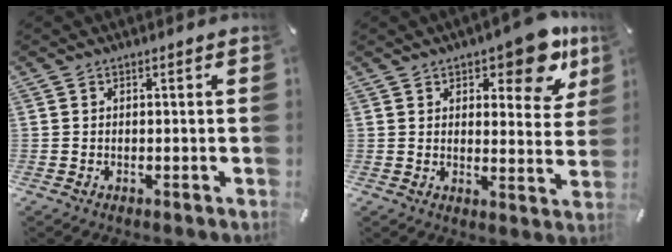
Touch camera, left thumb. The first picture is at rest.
{"total": 12.2, "force": [7.9, 5.1, 7.8], "torque": [-0.085, -0.050, 0.131]}